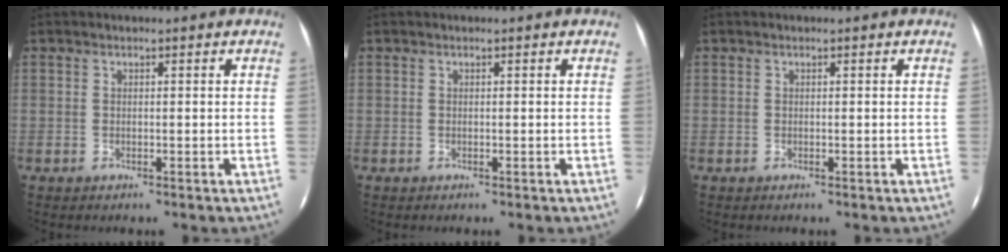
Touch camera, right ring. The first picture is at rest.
{"total": 0.0}
{"total": 0.0}